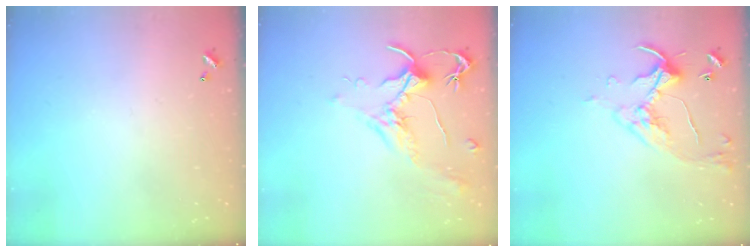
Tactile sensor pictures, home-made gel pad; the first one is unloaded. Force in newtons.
{"total": 1.8, "press": 1.7, "slide": 0.6}
{"total": 6.2, "press": 6.2, "slide": 0.7}